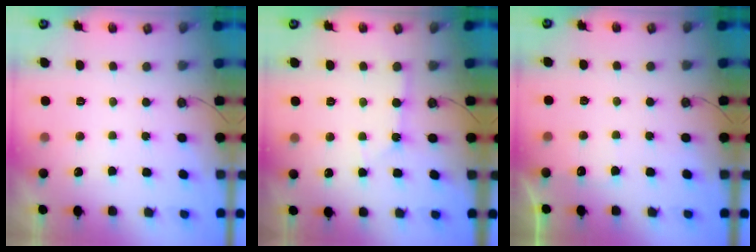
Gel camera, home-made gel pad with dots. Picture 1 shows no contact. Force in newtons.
{"total": 2.2, "press": 2.2, "slide": 0.3}
{"total": 3.9, "press": 3.9, "slide": 0.4}